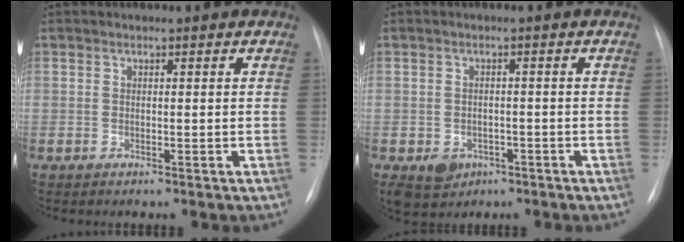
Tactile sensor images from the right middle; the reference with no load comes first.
{"total": 4.8, "force": [-2.2, 3.8, 1.8], "torque": [-0.030, 0.000, -0.023]}